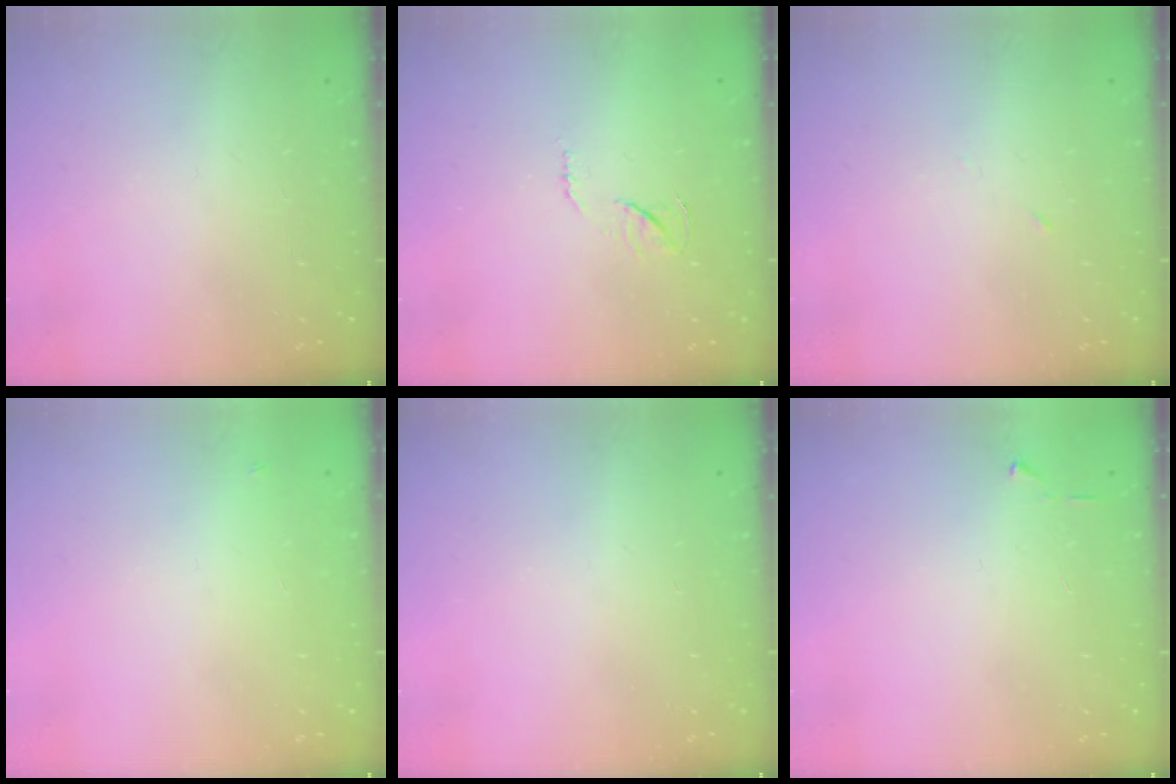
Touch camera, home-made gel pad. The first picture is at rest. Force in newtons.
{"total": 6.1, "press": 6.1, "slide": 0.3}
{"total": 2.7, "press": 2.5, "slide": 1.0}
{"total": 2.6, "press": 2.6, "slide": 0.2}
{"total": 0.0}
{"total": 3.0, "press": 2.9, "slide": 0.4}